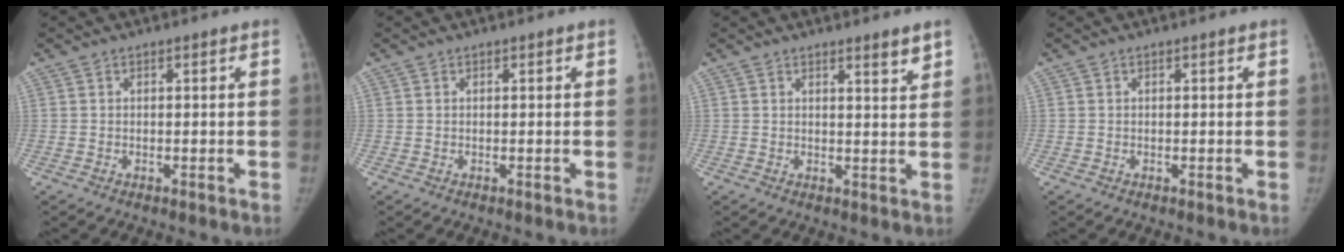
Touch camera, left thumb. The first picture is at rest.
{"total": 0.0}
{"total": 2.9, "force": [2.2, 0.3, 1.8], "torque": [-0.021, -0.019, 0.031]}
{"total": 0.0}